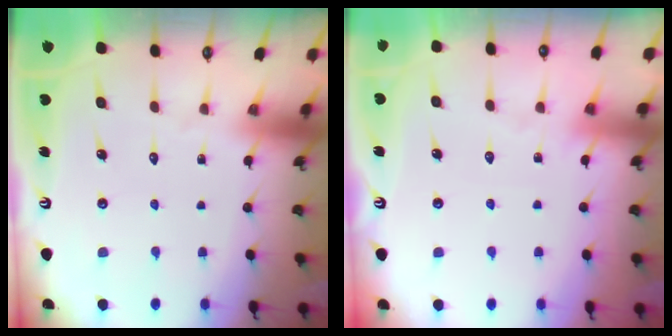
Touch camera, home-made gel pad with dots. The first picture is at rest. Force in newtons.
{"total": 3.3, "press": 3.2, "slide": 0.4}